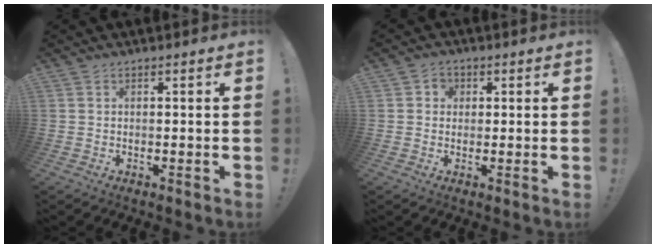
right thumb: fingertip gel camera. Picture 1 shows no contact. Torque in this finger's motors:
{"motor_torque": [0.10, 0.78, 0.20, -0.27, -0.03]}